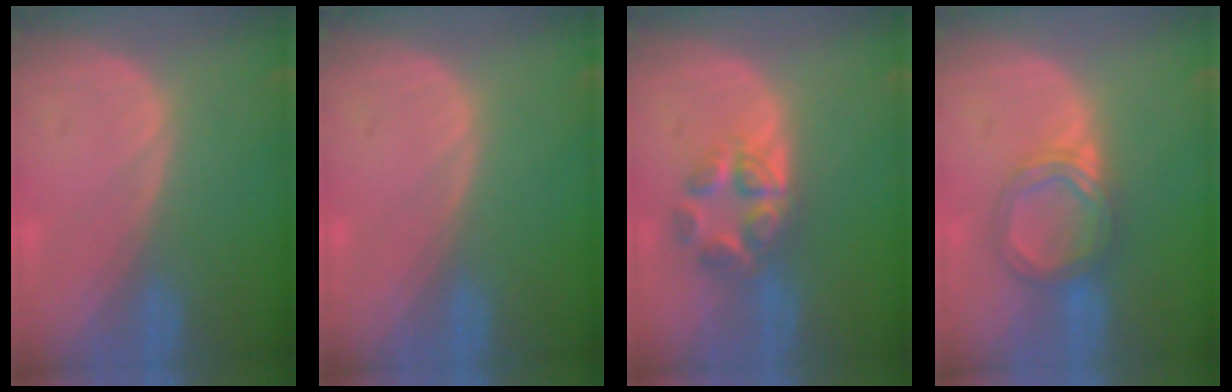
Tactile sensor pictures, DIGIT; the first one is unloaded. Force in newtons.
{"total": 0.0}
{"total": 6.2, "press": 5.5, "slide": 2.8}
{"total": 5.3, "press": 5.1, "slide": 1.5}